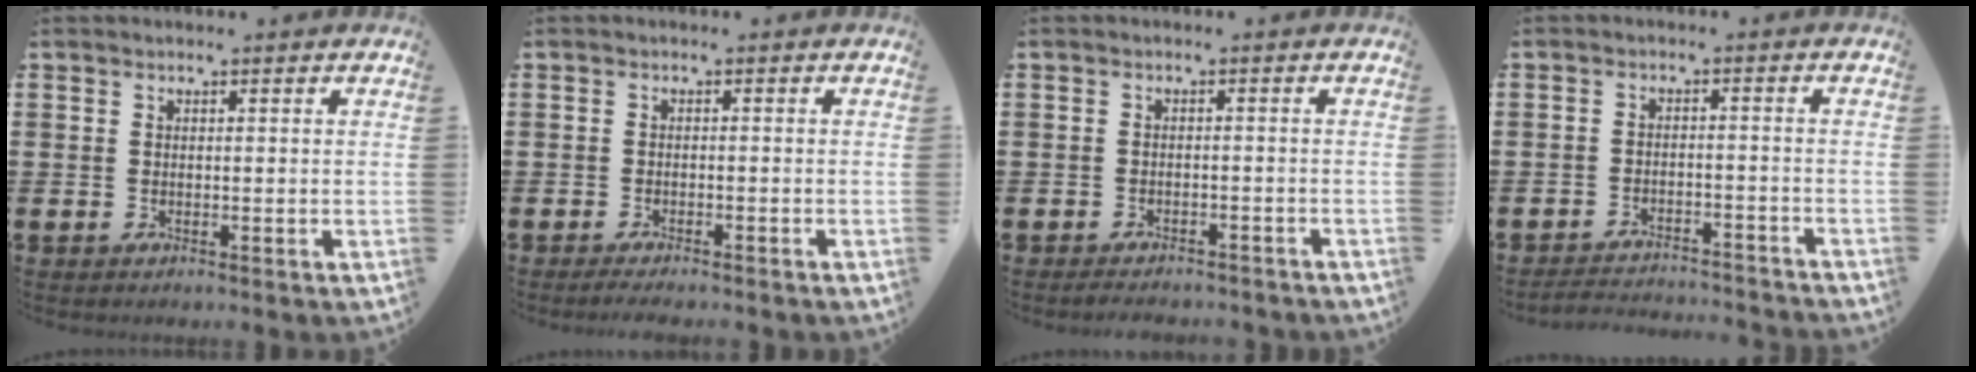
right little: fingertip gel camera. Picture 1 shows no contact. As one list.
[{"total": 1.1, "force": [-1.0, 0.0, 0.4], "torque": [-0.008, -0.002, -0.019]}, {"total": 1.5, "force": [-1.5, 0.0, 0.0], "torque": [-0.006, 0.002, -0.031]}, {"total": 2.7, "force": [-2.7, -0.1, 0.0], "torque": [-0.004, 0.003, -0.059]}]